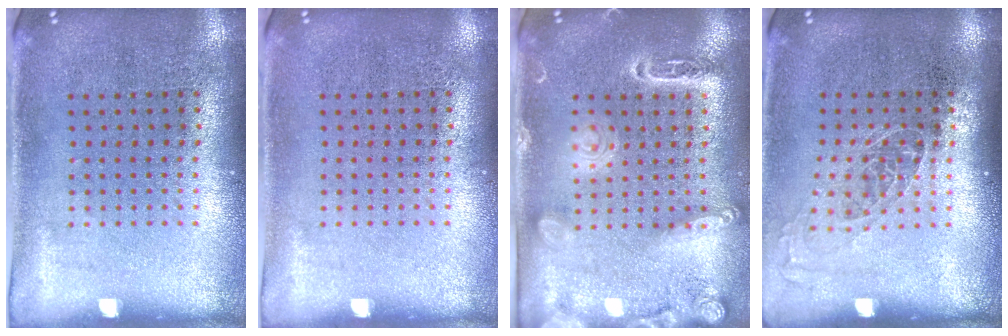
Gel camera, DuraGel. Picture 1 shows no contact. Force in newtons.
{"total": 0.0}
{"total": 2.0, "press": 1.9, "slide": 0.6}
{"total": 1.0, "press": 0.9, "slide": 0.4}